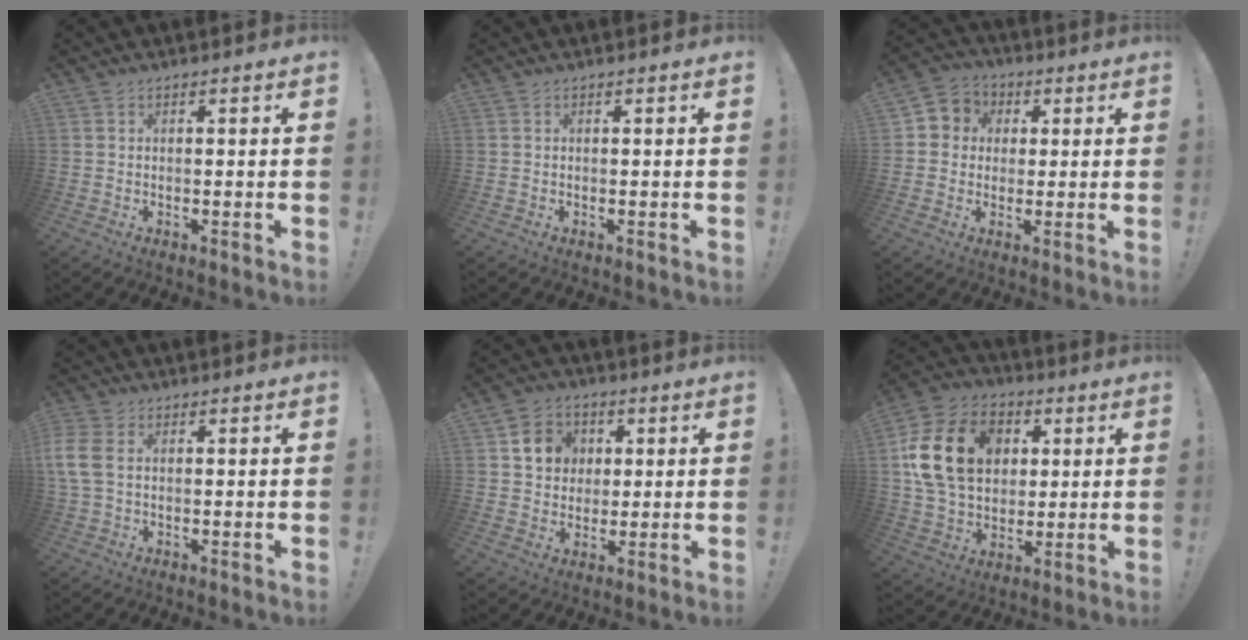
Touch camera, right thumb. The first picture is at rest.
{"total": 0.0}
{"total": 6.6, "force": [-0.2, 6.4, 1.6], "torque": [-0.016, 0.011, 0.001]}
{"total": 6.0, "force": [1.0, 4.0, 4.3], "torque": [-0.104, -0.001, 0.021]}
{"total": 9.3, "force": [2.8, 8.4, 2.9], "torque": [-0.036, -0.010, 0.057]}
{"total": 21.0, "force": [4.9, 15.6, 13.2], "torque": [-0.241, -0.001, 0.092]}